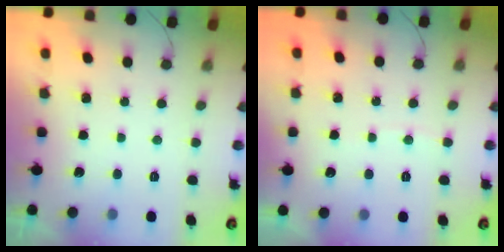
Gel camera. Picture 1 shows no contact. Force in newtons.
{"total": 2.5, "press": 2.5, "slide": 0.3}